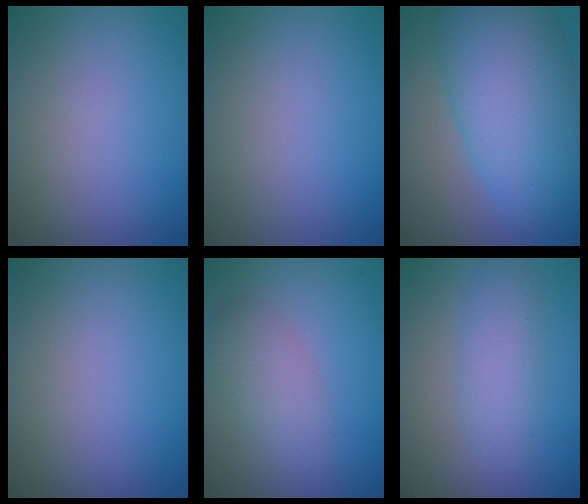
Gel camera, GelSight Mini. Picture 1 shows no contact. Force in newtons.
{"total": 0.0}
{"total": 12.9, "press": 12.9, "slide": 0.2}
{"total": 0.0}
{"total": 3.5, "press": 3.5, "slide": 0.2}
{"total": 3.0, "press": 3.0, "slide": 0.1}